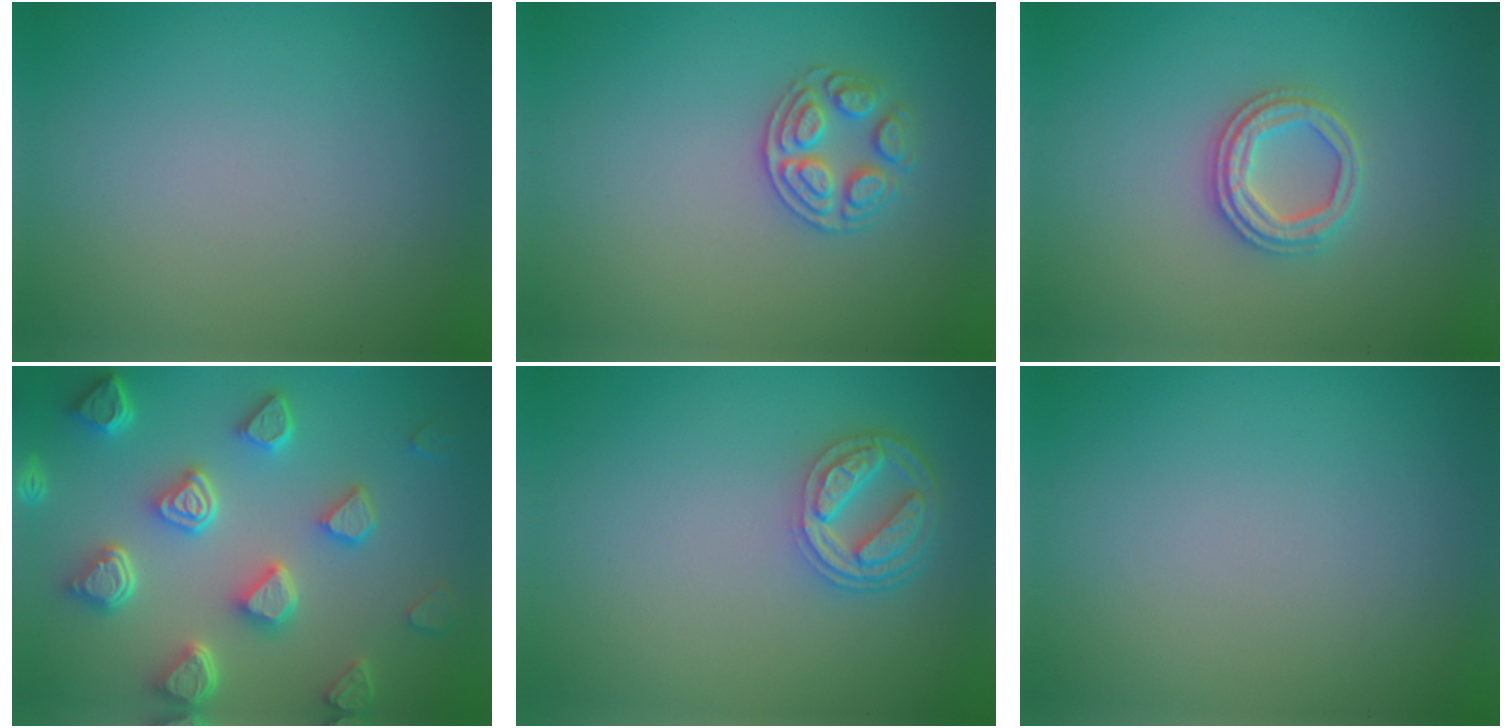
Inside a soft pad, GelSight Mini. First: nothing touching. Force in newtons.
{"total": 2.5, "press": 2.4, "slide": 0.6}
{"total": 3.1, "press": 2.8, "slide": 1.2}
{"total": 7.1, "press": 5.5, "slide": 4.4}
{"total": 4.3, "press": 3.4, "slide": 2.6}
{"total": 0.0}